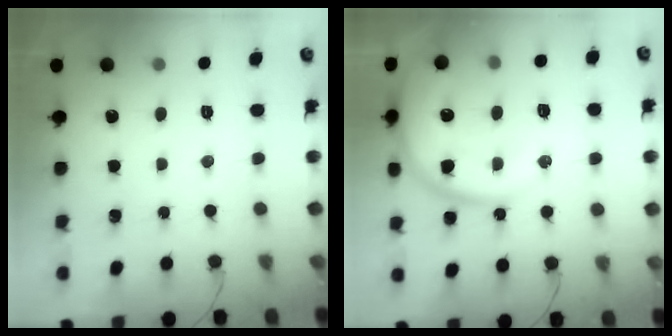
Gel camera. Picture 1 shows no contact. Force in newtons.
{"total": 17.5, "press": 17.4, "slide": 1.8}